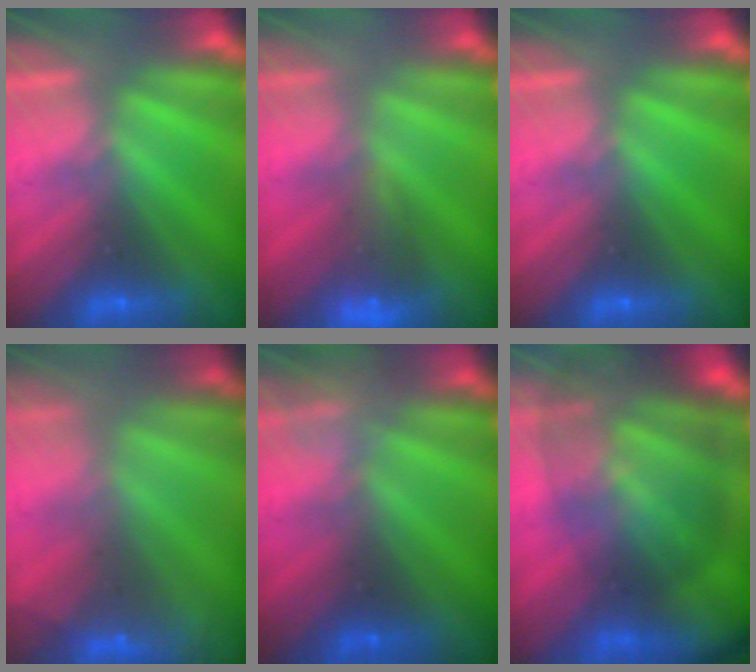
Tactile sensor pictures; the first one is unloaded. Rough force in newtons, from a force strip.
{"total": 8.4}
{"total": 0.0}
{"total": 5.9}
{"total": 2.3}
{"total": 10.7}